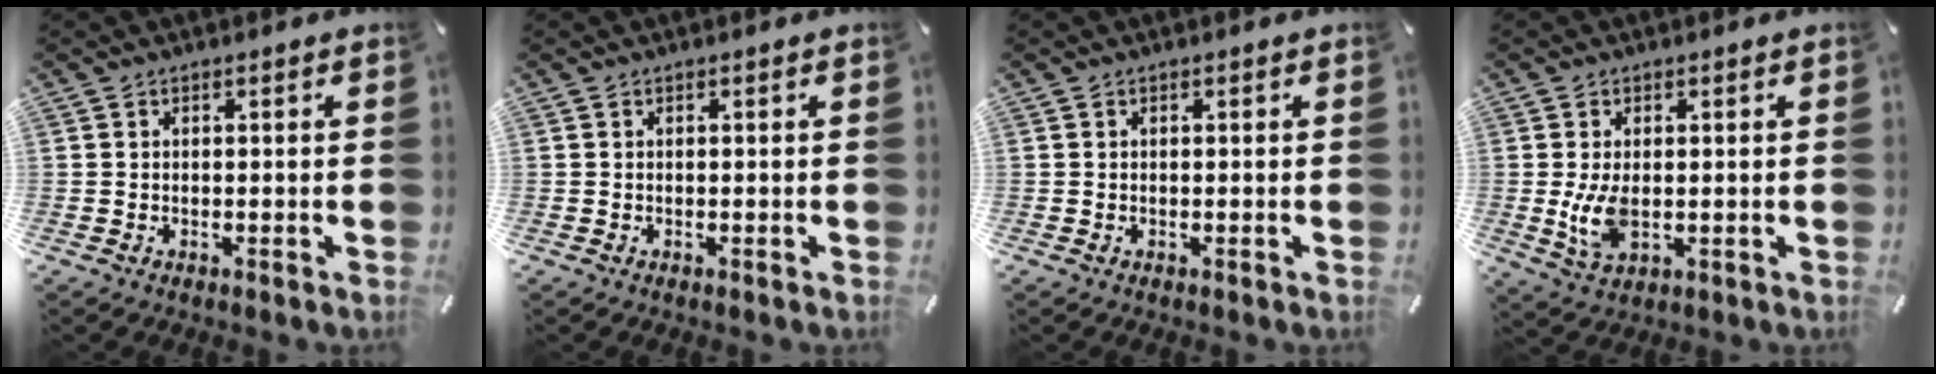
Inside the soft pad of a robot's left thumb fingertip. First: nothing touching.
{"total": 0.0}
{"total": 0.0}
{"total": 6.6, "force": [-0.2, 3.8, 5.4], "torque": [-0.122, -0.006, -0.008]}